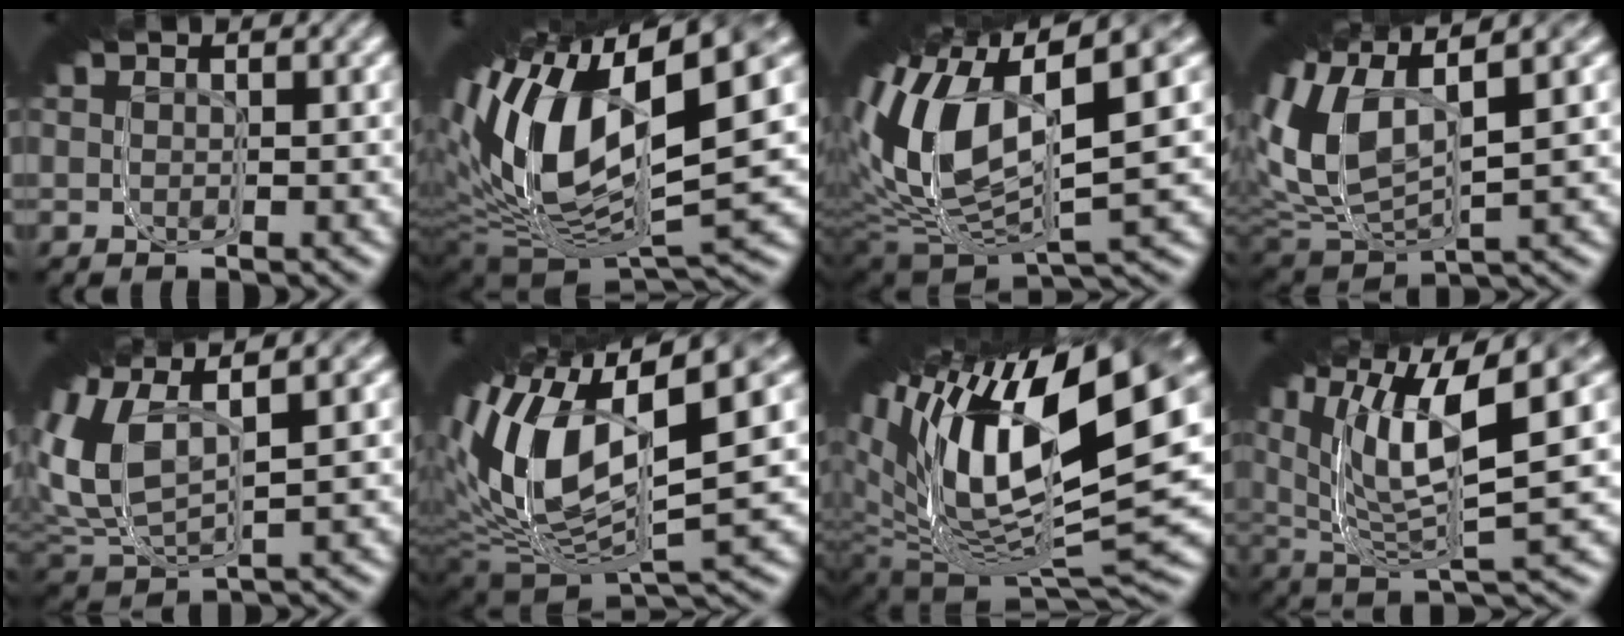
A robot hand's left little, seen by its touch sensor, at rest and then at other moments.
{"total": 18.8, "force": [1.0, 11.3, 15.0], "torque": [-0.228, 0.014, -0.010]}
{"total": 14.7, "force": [0.9, 9.5, 11.2], "torque": [-0.174, 0.010, -0.008]}
{"total": 12.4, "force": [3.0, 8.3, 8.8], "torque": [-0.141, 0.038, 0.017]}
{"total": 8.8, "force": [2.5, 5.6, 6.3], "torque": [-0.119, 0.023, 0.020]}
{"total": 16.9, "force": [0.4, 10.6, 13.1], "torque": [-0.199, 0.012, -0.018]}
{"total": 23.8, "force": [2.3, 14.7, 18.5], "torque": [-0.253, 0.028, 0.007]}
{"total": 14.4, "force": [4.4, 8.4, 10.8], "torque": [-0.168, 0.042, 0.029]}